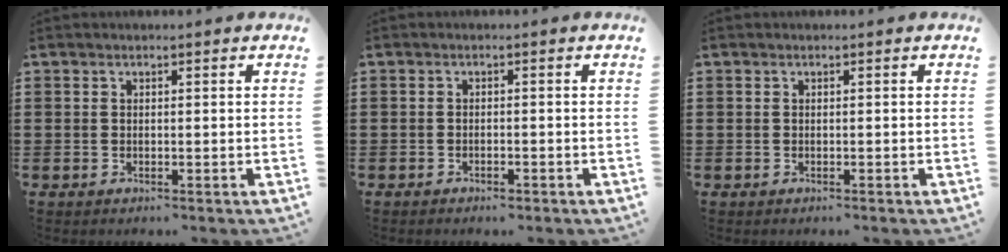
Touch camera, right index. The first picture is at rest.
{"total": 1.0, "force": [-0.9, 0.2, 0.3], "torque": [-0.009, -0.001, -0.019]}
{"total": 0.0}